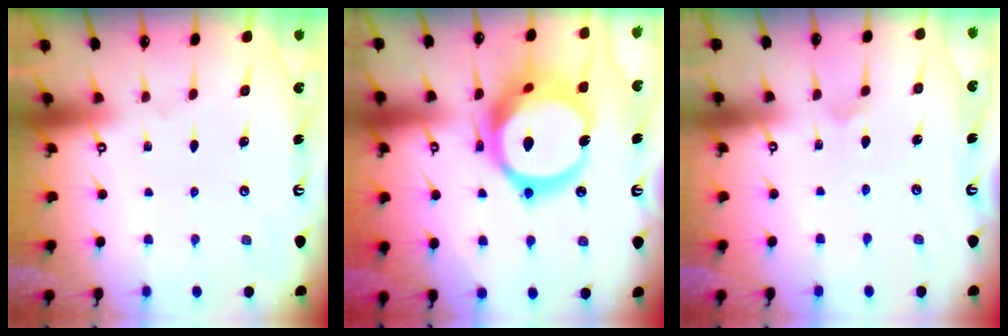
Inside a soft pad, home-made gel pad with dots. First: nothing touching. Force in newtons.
{"total": 24.0, "press": 23.9, "slide": 2.6}
{"total": 2.9, "press": 2.9, "slide": 0.4}